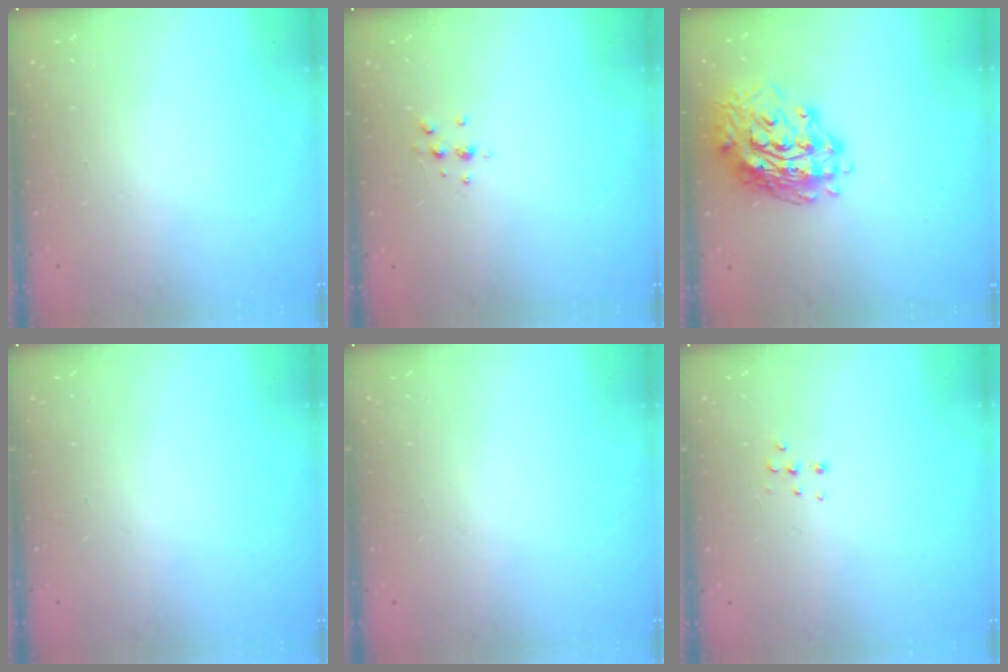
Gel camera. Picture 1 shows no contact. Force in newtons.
{"total": 5.2, "press": 5.1, "slide": 0.9}
{"total": 16.1, "press": 16.0, "slide": 1.7}
{"total": 0.0}
{"total": 0.0}
{"total": 3.8, "press": 3.7, "slide": 0.9}